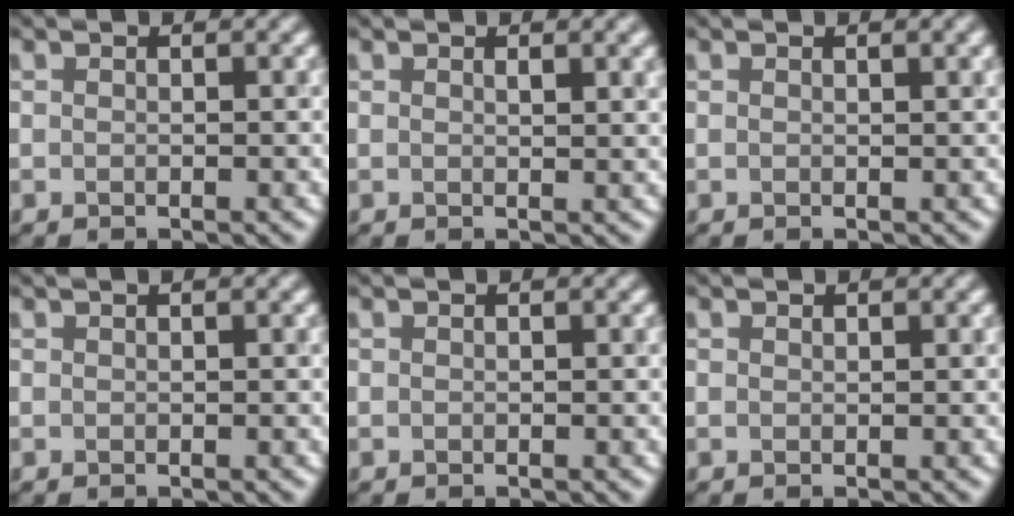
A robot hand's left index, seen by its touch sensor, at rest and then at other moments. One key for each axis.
{"total": 1.9, "fx": 0.7, "fy": 0.5, "fz": 1.7, "tx": -0.016, "ty": 0.006, "tz": 0.008}
{"total": 1.2, "fx": 0.5, "fy": 0.3, "fz": 1.0, "tx": -0.013, "ty": 0.006, "tz": 0.003}
{"total": 0.6, "fx": 0.2, "fy": 0.2, "fz": 0.5, "tx": -0.005, "ty": 0.002, "tz": -0.001}
{"total": 0.0}
{"total": 0.0}